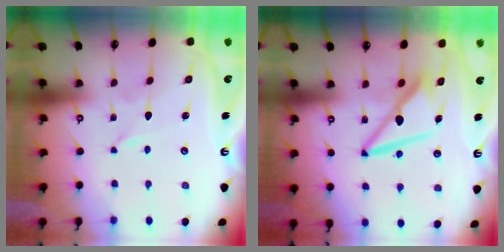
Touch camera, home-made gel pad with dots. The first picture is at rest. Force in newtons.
{"total": 9.8, "press": 9.7, "slide": 1.5}